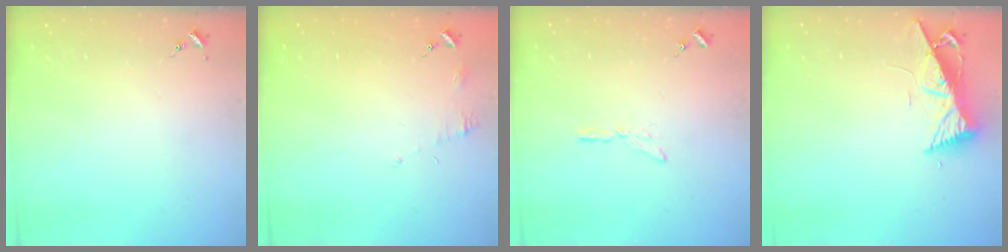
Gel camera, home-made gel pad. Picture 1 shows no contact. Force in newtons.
{"total": 5.2, "press": 5.2, "slide": 0.5}
{"total": 3.3, "press": 3.3, "slide": 0.3}
{"total": 8.2, "press": 8.2, "slide": 0.6}